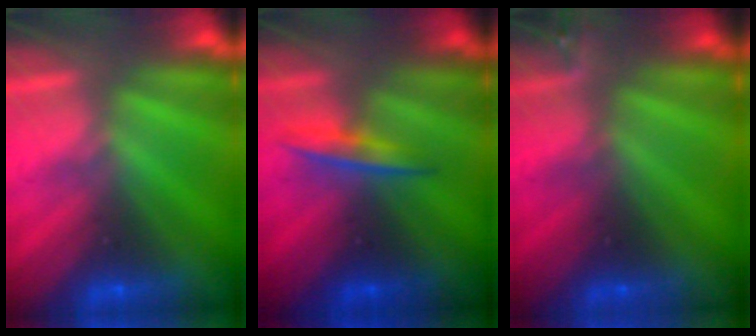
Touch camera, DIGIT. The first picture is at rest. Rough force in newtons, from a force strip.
{"total": 1.4}
{"total": 4.0}